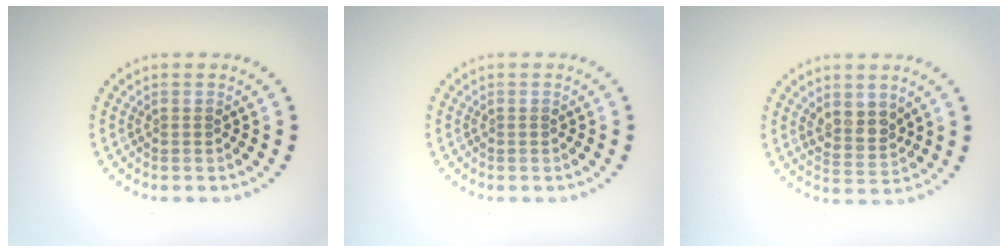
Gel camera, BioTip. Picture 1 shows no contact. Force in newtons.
{"total": 0.0}
{"total": 2.5, "press": 2.2, "slide": 1.2}